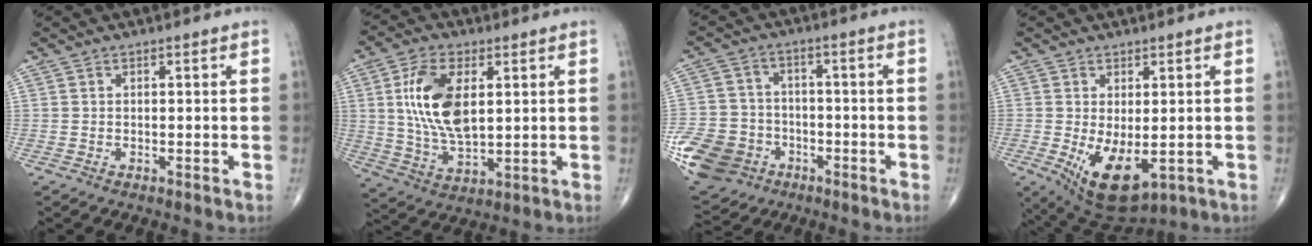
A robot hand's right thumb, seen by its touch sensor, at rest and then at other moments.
{"total": 13.7, "force": [3.0, 7.0, 11.4], "torque": [-0.215, -0.014, 0.063]}
{"total": 13.5, "force": [-6.0, 10.9, 5.3], "torque": [-0.096, 0.025, -0.101]}
{"total": 9.9, "force": [-2.0, 4.8, 8.4], "torque": [-0.130, -0.018, -0.012]}